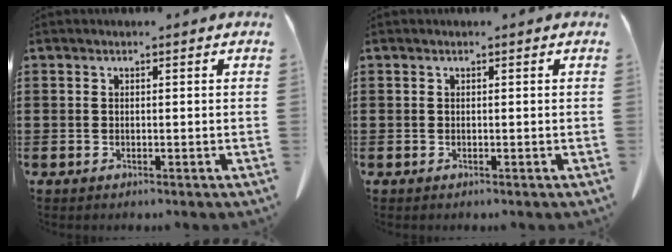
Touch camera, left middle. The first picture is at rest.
{"total": 0.0}